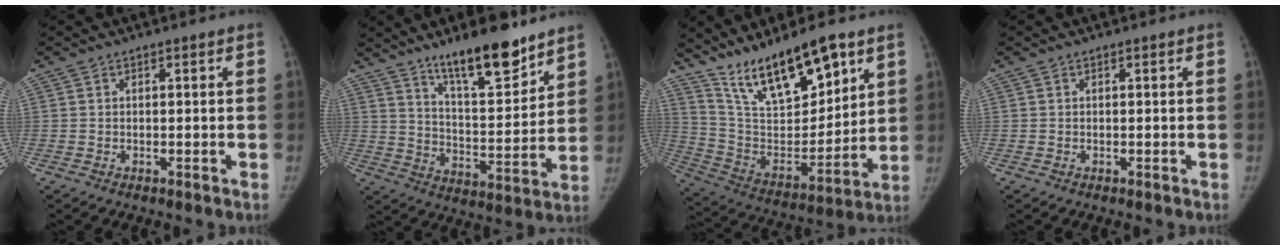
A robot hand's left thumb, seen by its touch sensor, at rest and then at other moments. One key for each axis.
{"total": 15.6, "fx": 11.7, "fy": 4.1, "fz": 9.5, "tx": -0.121, "ty": -0.084, "tz": 0.197}
{"total": 19.8, "fx": 13.2, "fy": 7.0, "fz": 13.0, "tx": -0.181, "ty": -0.068, "tz": 0.248}
{"total": 0.0}